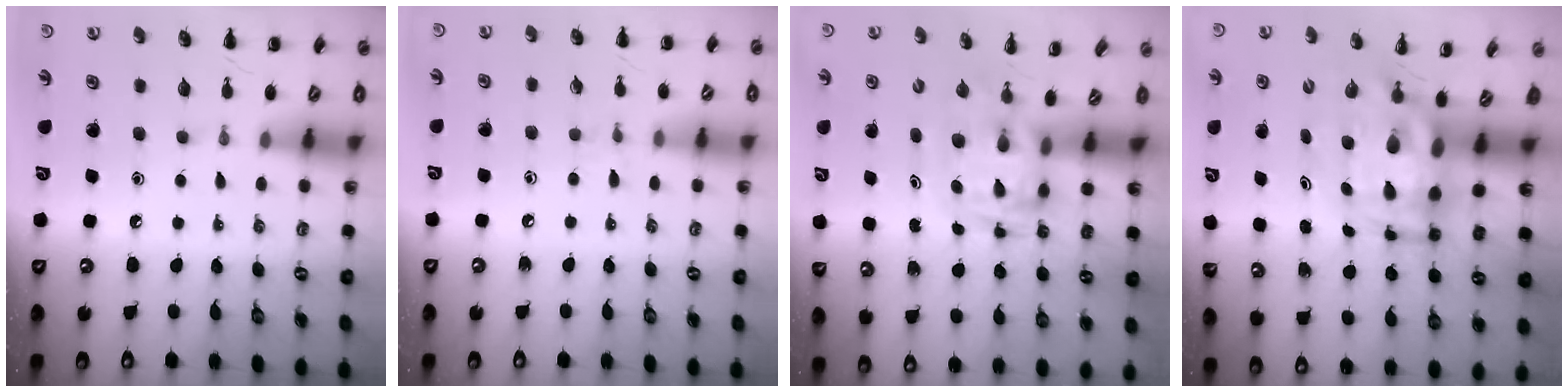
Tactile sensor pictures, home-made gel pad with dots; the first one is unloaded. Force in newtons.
{"total": 5.2, "press": 4.8, "slide": 2.0}
{"total": 3.4, "press": 3.4, "slide": 0.6}
{"total": 7.2, "press": 7.0, "slide": 1.6}